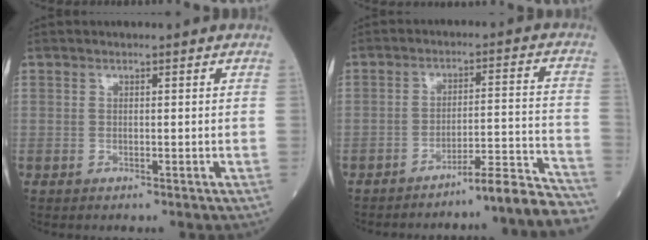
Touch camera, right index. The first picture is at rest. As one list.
[{"total": 11.2, "force": [-10.6, -1.2, 3.4], "torque": [-0.006, 0.031, -0.154]}]